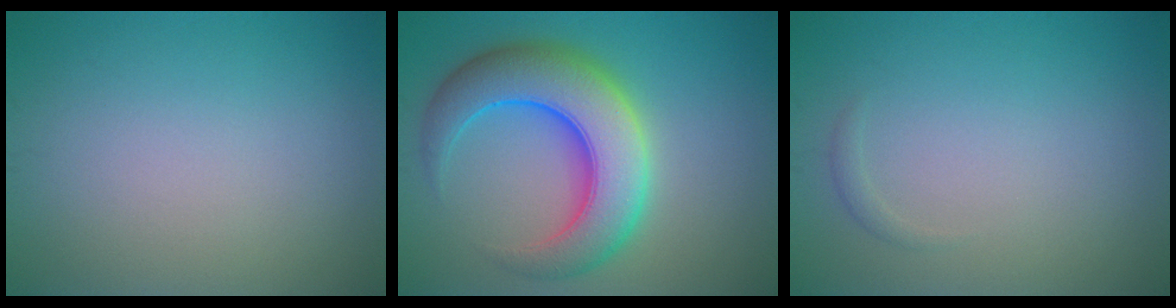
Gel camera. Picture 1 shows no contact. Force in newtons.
{"total": 9.6, "press": 9.6, "slide": 0.2}
{"total": 0.6, "press": 0.6, "slide": 0.0}